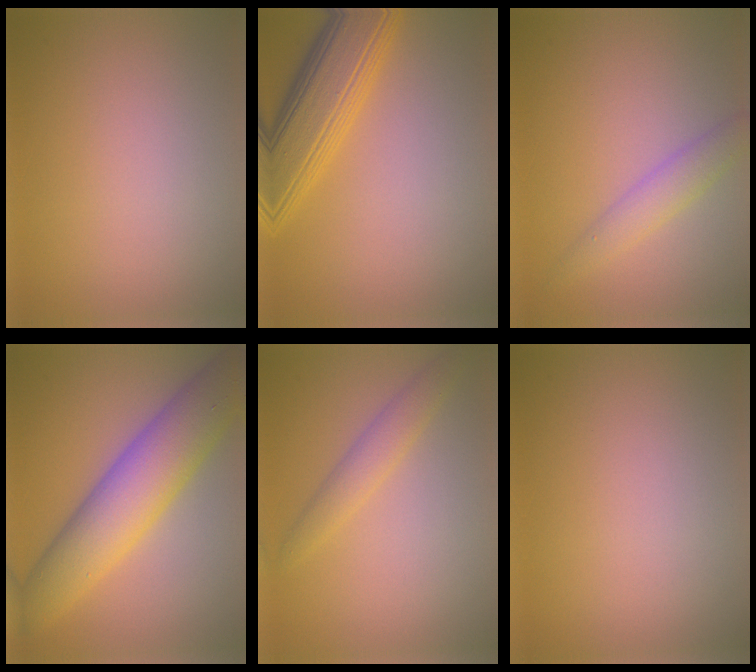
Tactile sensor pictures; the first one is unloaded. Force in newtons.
{"total": 6.8, "press": 6.8, "slide": 0.2}
{"total": 2.3, "press": 2.3, "slide": 0.0}
{"total": 8.8, "press": 8.8, "slide": 0.4}
{"total": 2.2, "press": 2.2, "slide": 0.1}
{"total": 0.0}